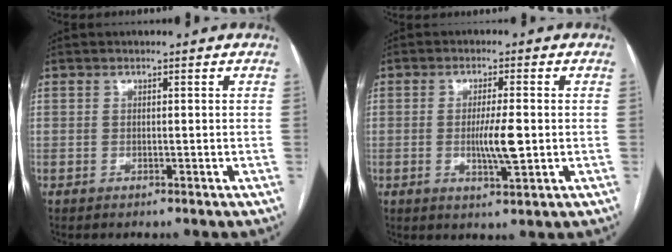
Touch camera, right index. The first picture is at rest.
{"total": 5.4, "force": [-0.5, 0.5, 5.4], "torque": [-0.100, -0.009, -0.009]}